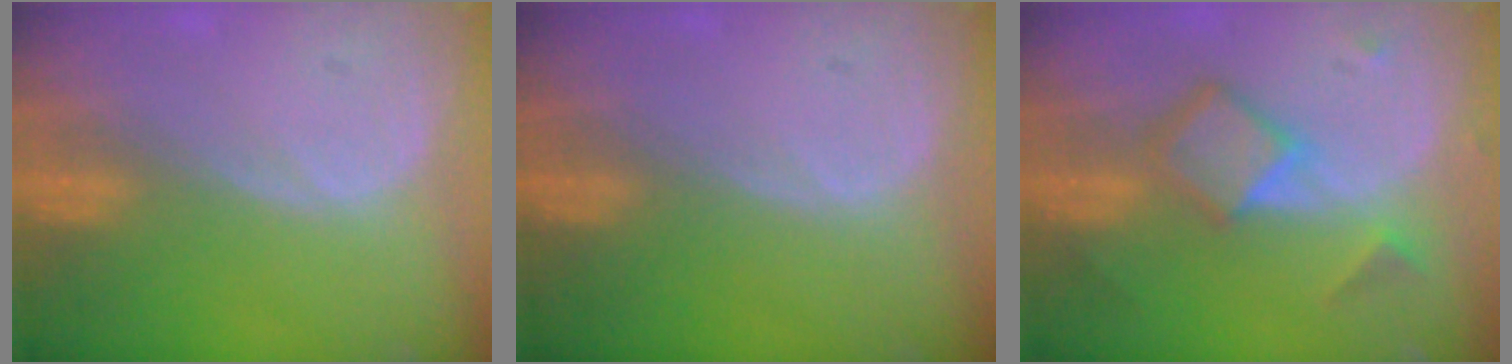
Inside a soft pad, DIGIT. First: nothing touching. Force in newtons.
{"total": 0.0}
{"total": 6.7, "press": 5.8, "slide": 3.5}